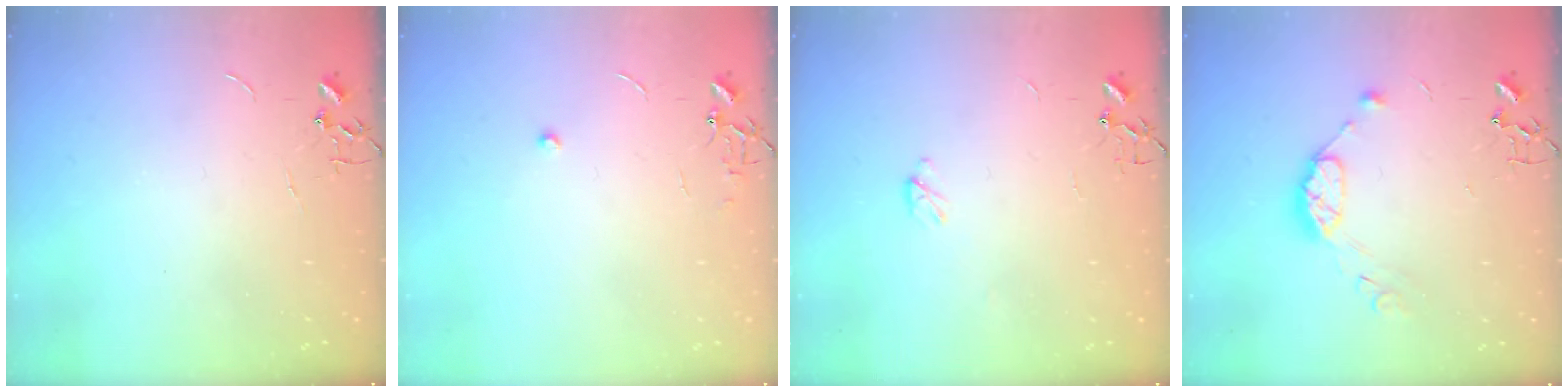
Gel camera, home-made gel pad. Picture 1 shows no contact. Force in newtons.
{"total": 5.6, "press": 5.5, "slide": 0.5}
{"total": 3.0, "press": 3.0, "slide": 0.5}
{"total": 9.9, "press": 9.9, "slide": 0.9}